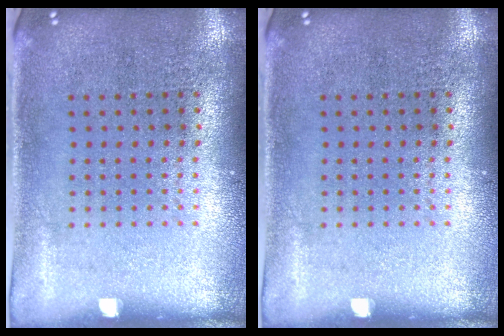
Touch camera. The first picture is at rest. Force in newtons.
{"total": 0.0}